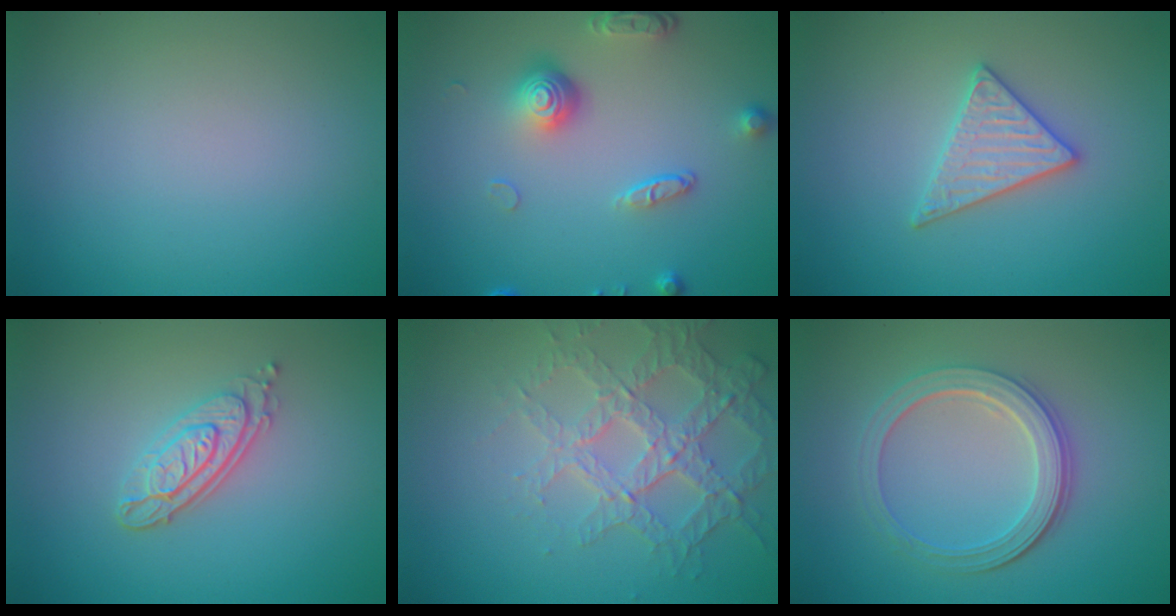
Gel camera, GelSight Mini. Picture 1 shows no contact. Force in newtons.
{"total": 4.2, "press": 3.1, "slide": 2.9}
{"total": 2.9, "press": 2.9, "slide": 0.3}
{"total": 3.3, "press": 2.7, "slide": 1.9}
{"total": 3.9, "press": 3.8, "slide": 0.9}
{"total": 4.5, "press": 3.6, "slide": 2.7}